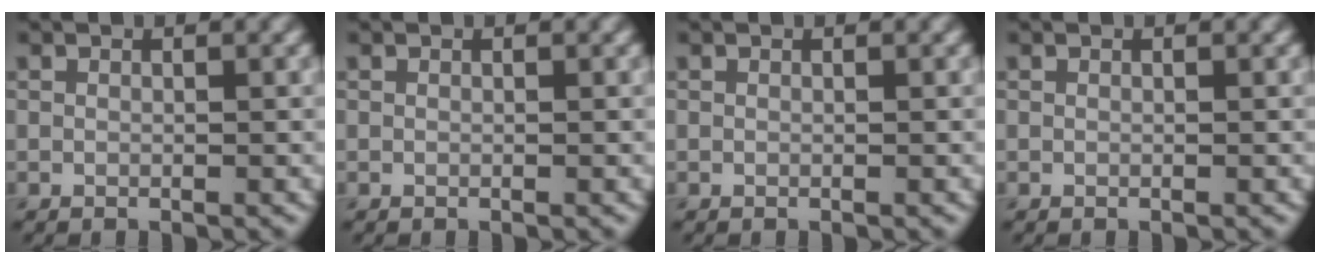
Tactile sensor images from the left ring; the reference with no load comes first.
{"total": 0.0}
{"total": 0.0}
{"total": 0.0}